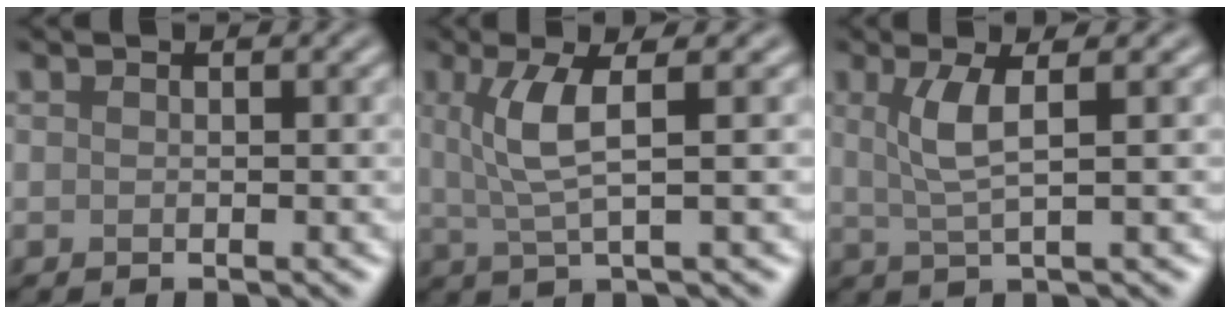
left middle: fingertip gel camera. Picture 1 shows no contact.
{"total": 4.1, "force": [1.0, 0.9, 3.9], "torque": [-0.081, 0.000, 0.023]}
{"total": 3.2, "force": [0.8, 0.7, 3.0], "torque": [-0.062, -0.002, 0.019]}